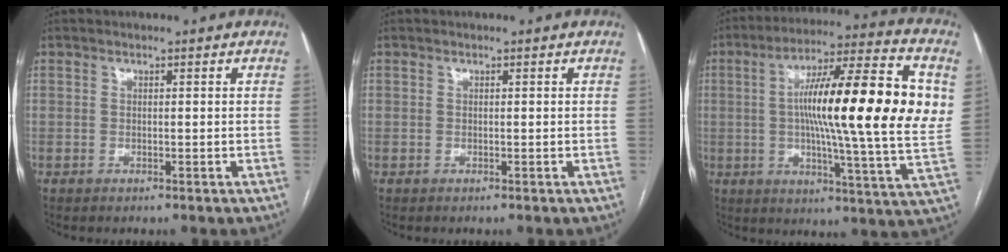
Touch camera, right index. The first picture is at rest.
{"total": 0.0}
{"total": 24.1, "force": [3.3, 1.6, 23.8], "torque": [-0.333, 0.022, 0.034]}